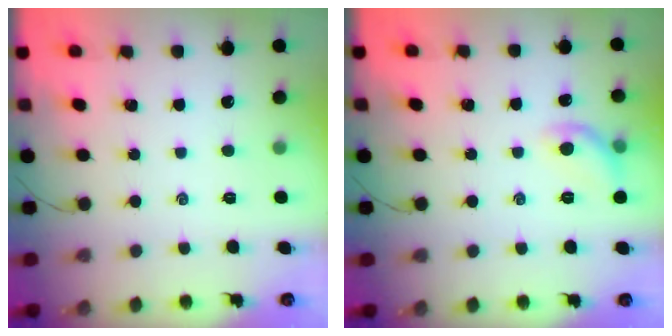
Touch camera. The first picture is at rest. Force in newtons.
{"total": 7.7, "press": 7.6, "slide": 1.1}